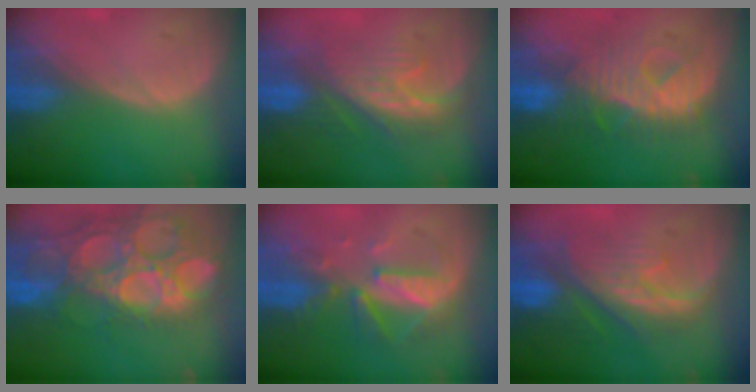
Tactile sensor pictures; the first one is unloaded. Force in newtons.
{"total": 7.7, "press": 7.5, "slide": 1.5}
{"total": 9.0, "press": 9.0, "slide": 0.3}
{"total": 15.8, "press": 13.1, "slide": 9.0}
{"total": 8.0, "press": 7.4, "slide": 3.0}
{"total": 9.8, "press": 9.0, "slide": 4.1}